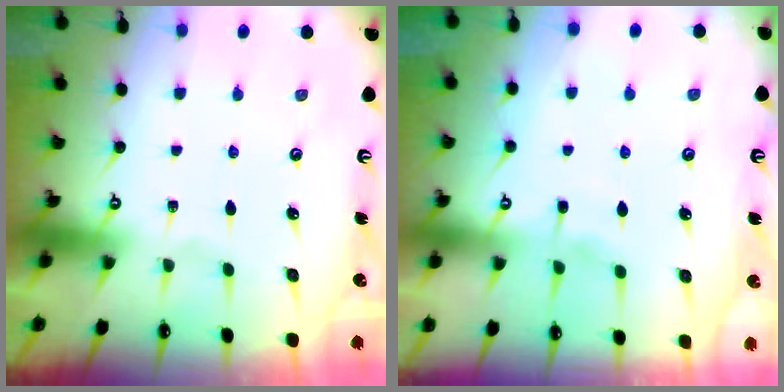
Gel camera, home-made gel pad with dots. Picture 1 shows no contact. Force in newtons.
{"total": 1.7, "press": 1.7, "slide": 0.4}